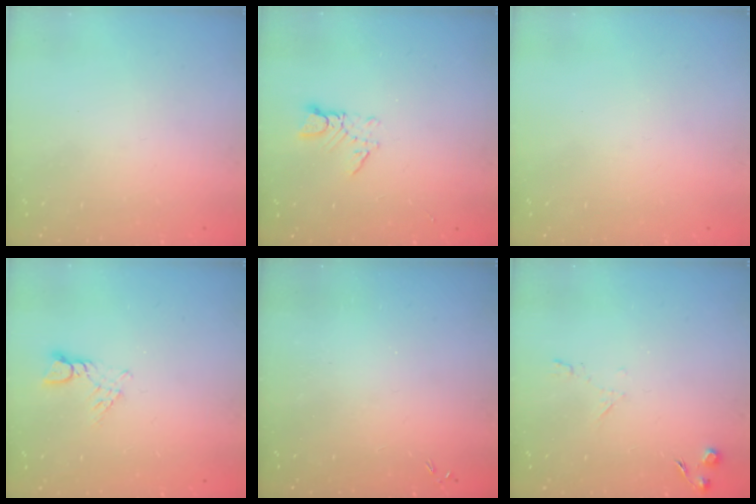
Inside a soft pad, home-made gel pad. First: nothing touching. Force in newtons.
{"total": 4.1, "press": 4.1, "slide": 0.5}
{"total": 0.0}
{"total": 3.0, "press": 3.0, "slide": 0.4}
{"total": 0.0}
{"total": 4.7, "press": 4.6, "slide": 0.8}